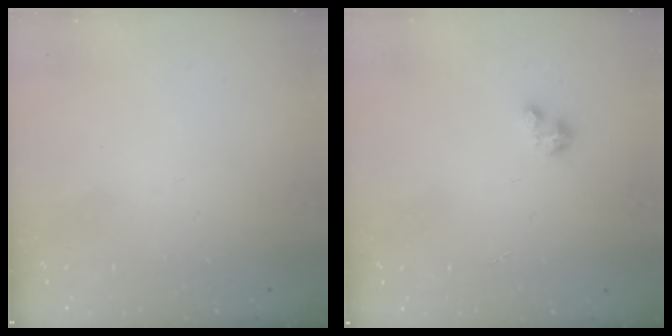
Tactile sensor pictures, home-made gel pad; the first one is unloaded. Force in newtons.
{"total": 2.0, "press": 2.0, "slide": 0.2}